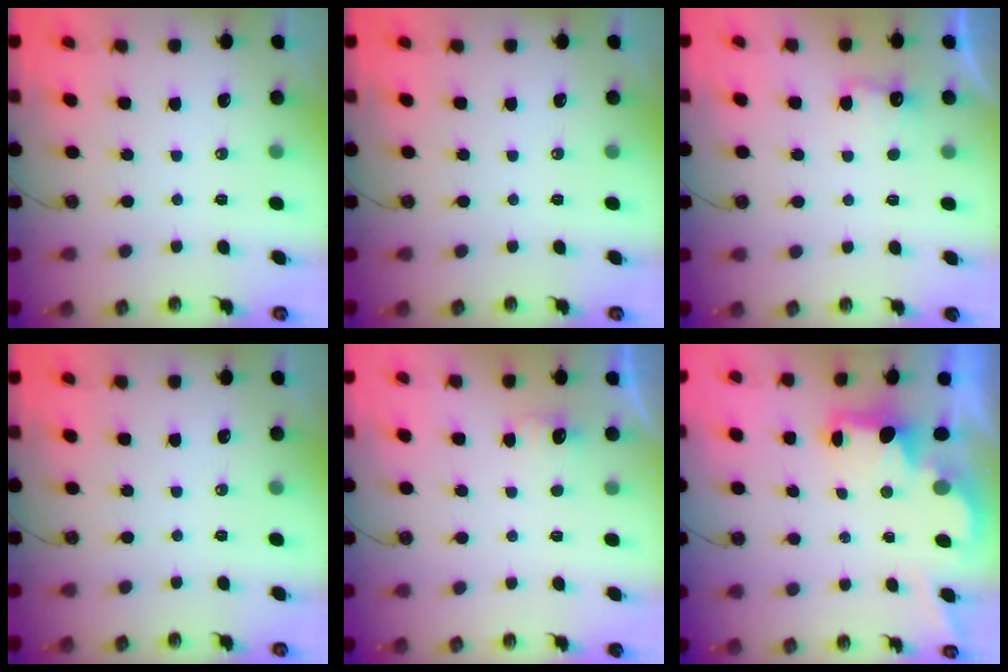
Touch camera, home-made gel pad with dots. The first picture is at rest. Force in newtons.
{"total": 0.0}
{"total": 4.9, "press": 4.8, "slide": 1.1}
{"total": 0.0}
{"total": 2.6, "press": 2.4, "slide": 0.8}
{"total": 2.2, "press": 2.0, "slide": 0.8}